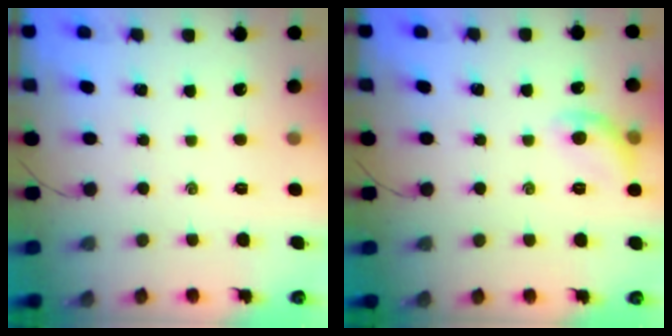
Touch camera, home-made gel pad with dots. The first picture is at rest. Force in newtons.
{"total": 8.4, "press": 8.3, "slide": 1.0}